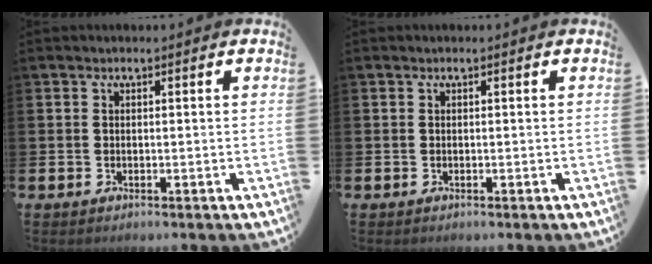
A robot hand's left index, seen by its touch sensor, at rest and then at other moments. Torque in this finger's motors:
{"motor_torque": [0.00, 0.00, 0.00, 0.01]}